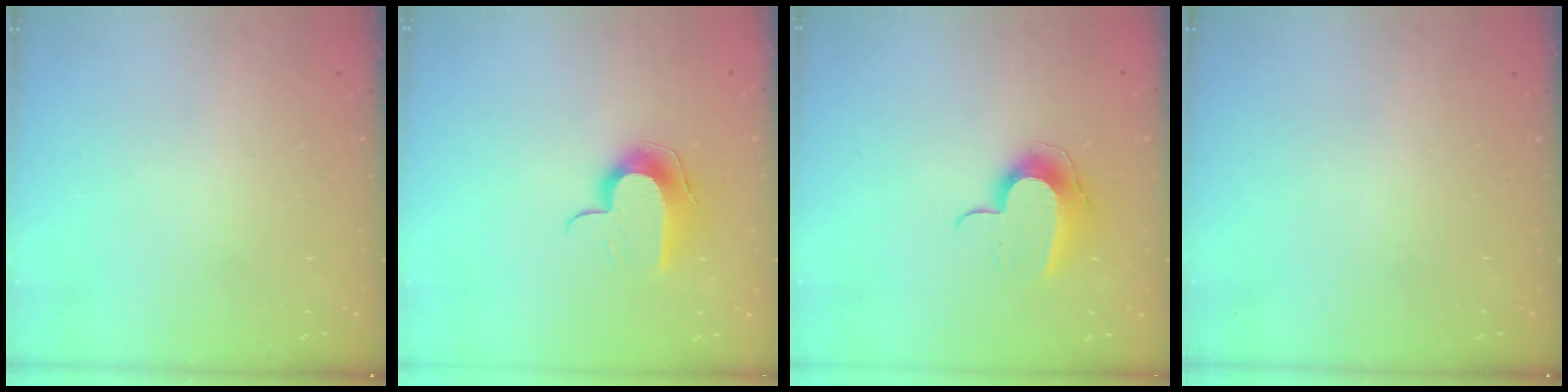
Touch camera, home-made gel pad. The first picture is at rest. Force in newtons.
{"total": 10.5, "press": 10.5, "slide": 1.1}
{"total": 9.8, "press": 9.8, "slide": 0.2}
{"total": 0.0}